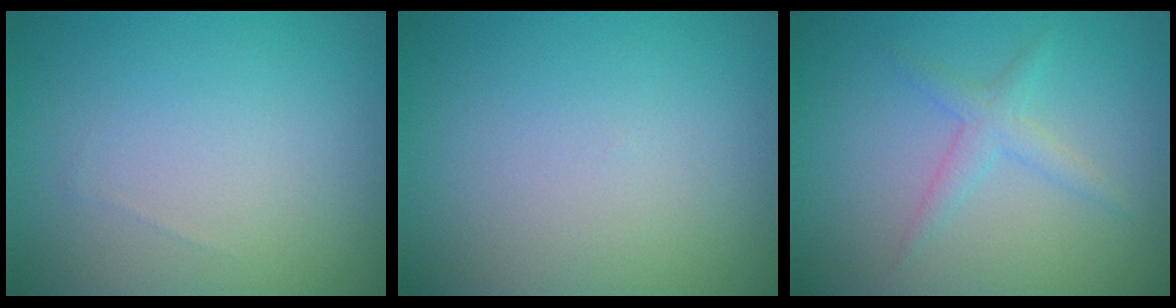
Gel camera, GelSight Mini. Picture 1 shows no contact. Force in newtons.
{"total": 0.0}
{"total": 1.8, "press": 1.8, "slide": 0.1}